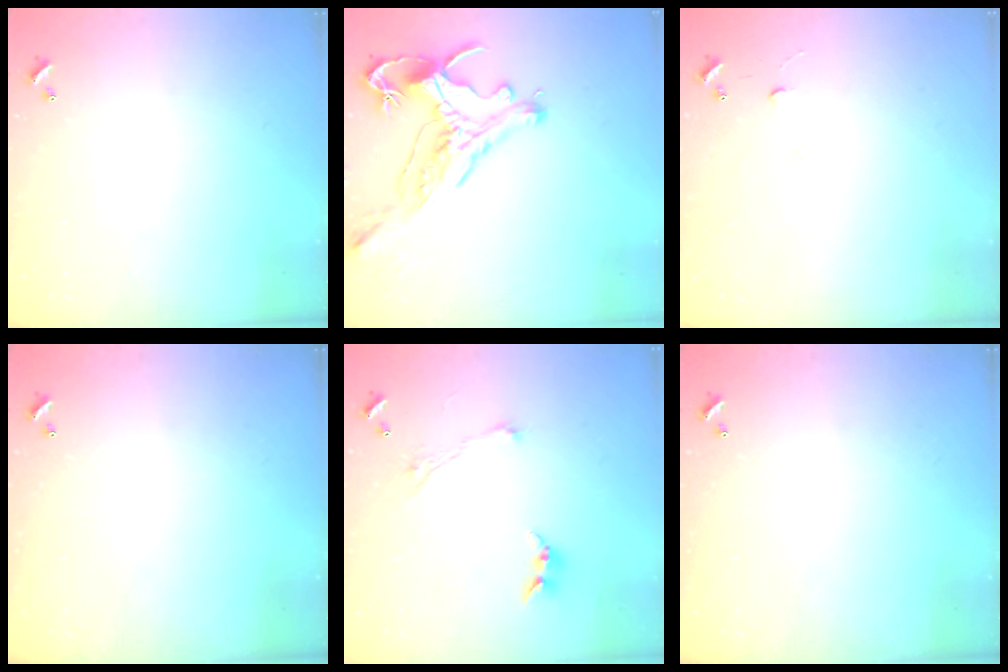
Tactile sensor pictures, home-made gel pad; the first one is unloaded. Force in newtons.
{"total": 1.2, "press": 0.9, "slide": 0.9}
{"total": 6.6, "press": 6.6, "slide": 0.6}
{"total": 0.0}
{"total": 2.8, "press": 2.8, "slide": 0.1}
{"total": 0.0}